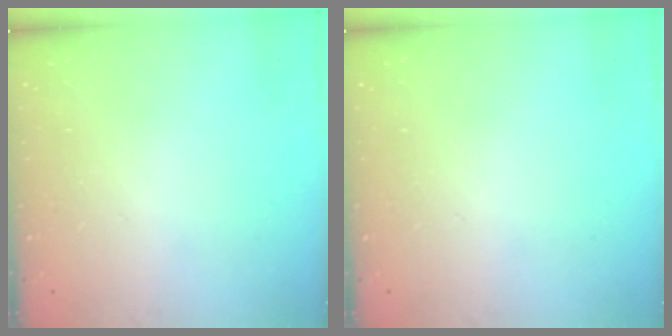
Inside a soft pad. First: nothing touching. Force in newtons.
{"total": 0.0}